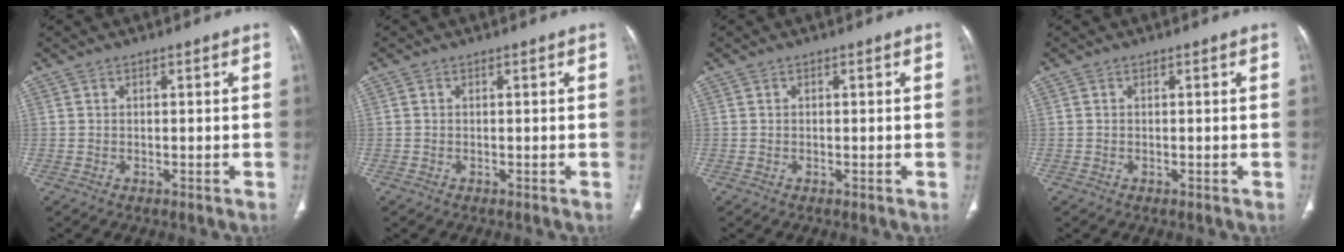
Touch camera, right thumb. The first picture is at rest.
{"total": 0.0}
{"total": 0.0}
{"total": 0.0}